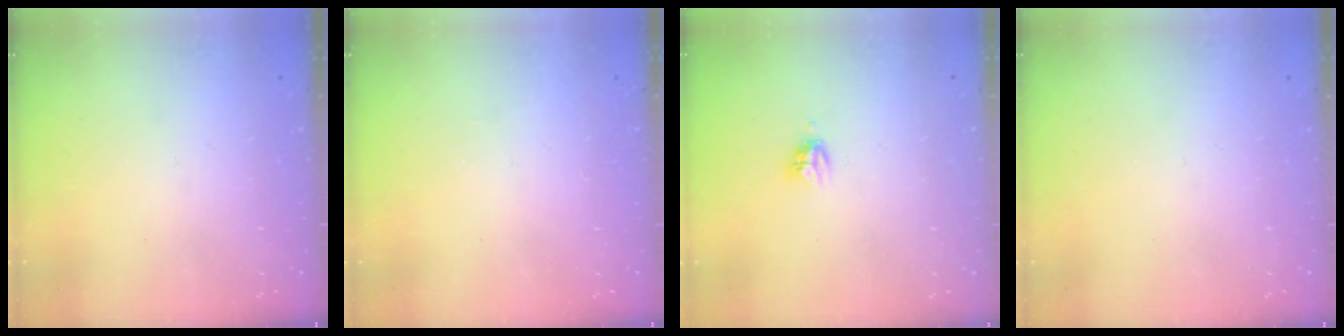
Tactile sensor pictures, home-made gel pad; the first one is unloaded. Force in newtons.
{"total": 1.2, "press": 1.2, "slide": 0.3}
{"total": 3.7, "press": 3.7, "slide": 0.5}
{"total": 0.0}